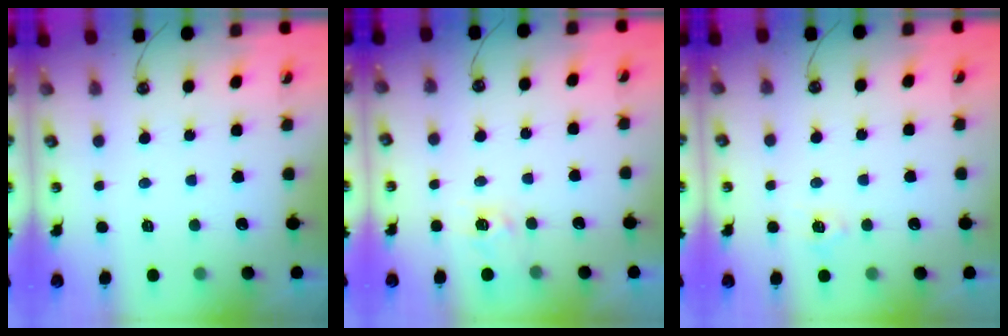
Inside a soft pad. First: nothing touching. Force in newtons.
{"total": 4.8, "press": 4.8, "slide": 0.6}
{"total": 6.1, "press": 6.1, "slide": 0.6}